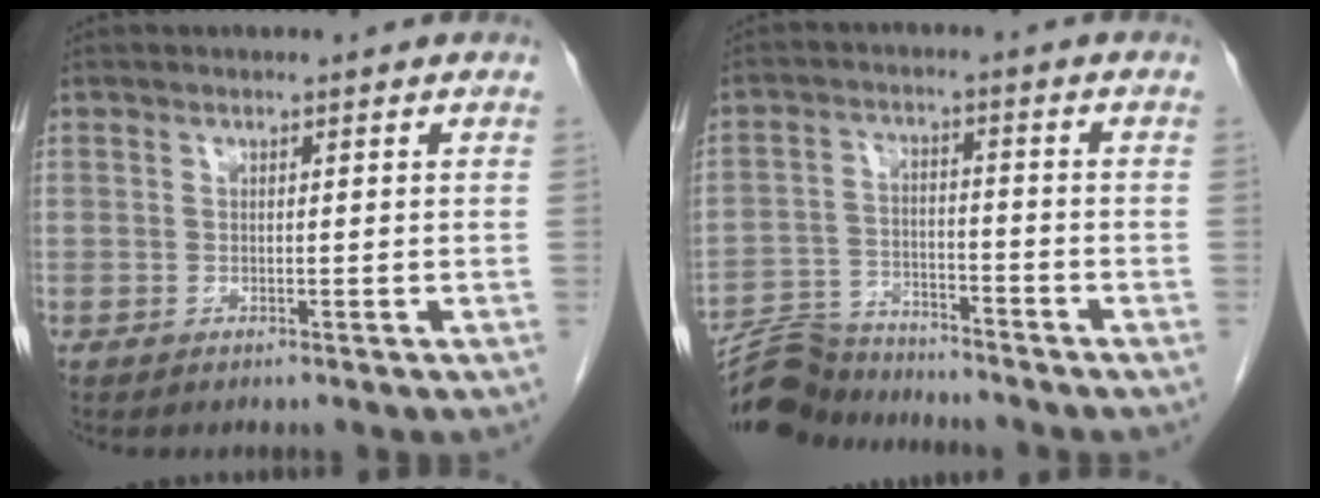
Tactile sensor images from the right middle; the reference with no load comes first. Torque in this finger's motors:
{"motor_torque": [0.93, -1.20, 0.08, 0.01]}